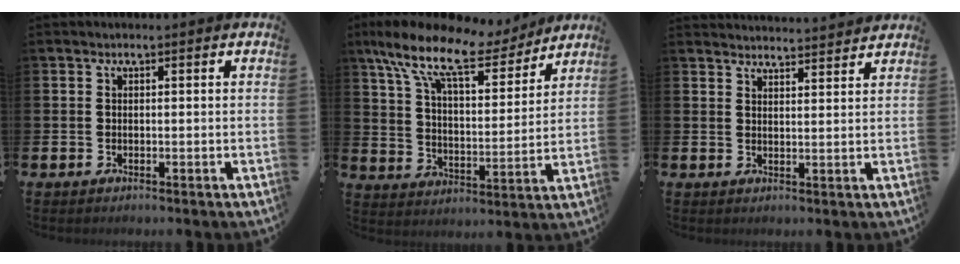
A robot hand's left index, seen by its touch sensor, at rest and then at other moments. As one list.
[{"total": 12.8, "force": [9.9, 4.4, 6.7], "torque": [-0.156, -0.053, 0.170]}, {"total": 3.4, "force": [3.4, -0.2, -0.1], "torque": [-0.001, -0.026, 0.061]}]